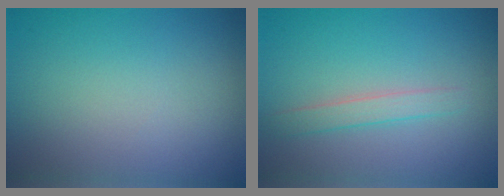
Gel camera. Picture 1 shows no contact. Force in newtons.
{"total": 1.7, "press": 1.7, "slide": 0.0}